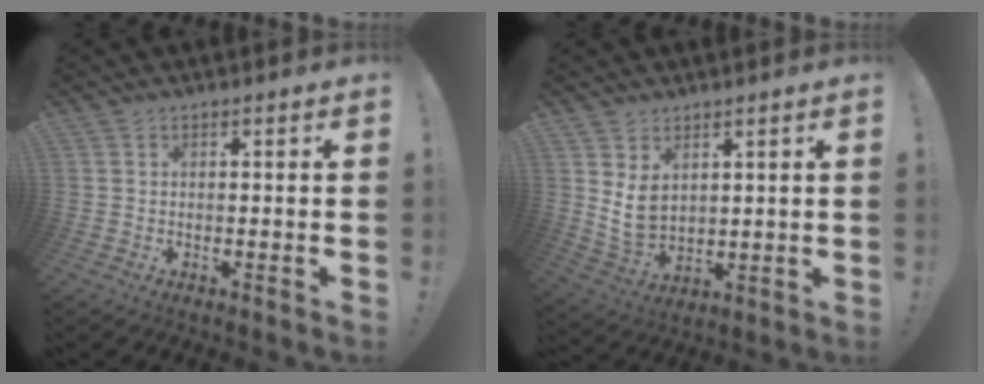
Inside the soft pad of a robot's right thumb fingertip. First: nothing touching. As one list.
[{"total": 7.8, "force": [3.5, 5.5, 4.2], "torque": [-0.071, -0.021, 0.068]}]